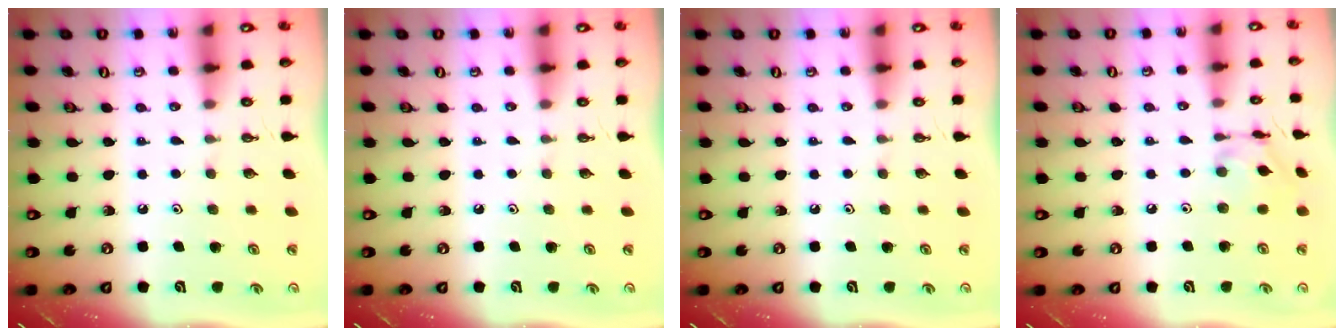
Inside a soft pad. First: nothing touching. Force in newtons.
{"total": 0.0}
{"total": 0.0}
{"total": 10.3, "press": 10.3, "slide": 0.6}